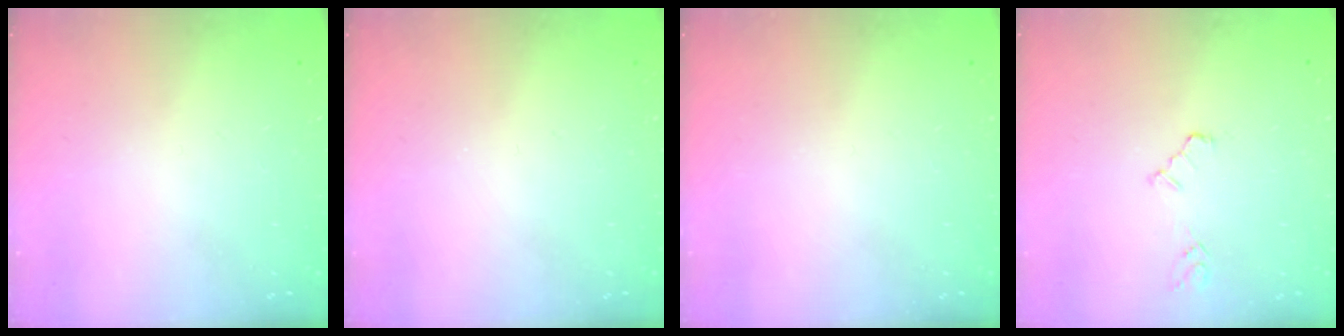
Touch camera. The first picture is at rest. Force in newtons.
{"total": 0.0}
{"total": 0.0}
{"total": 4.7, "press": 4.7, "slide": 0.7}